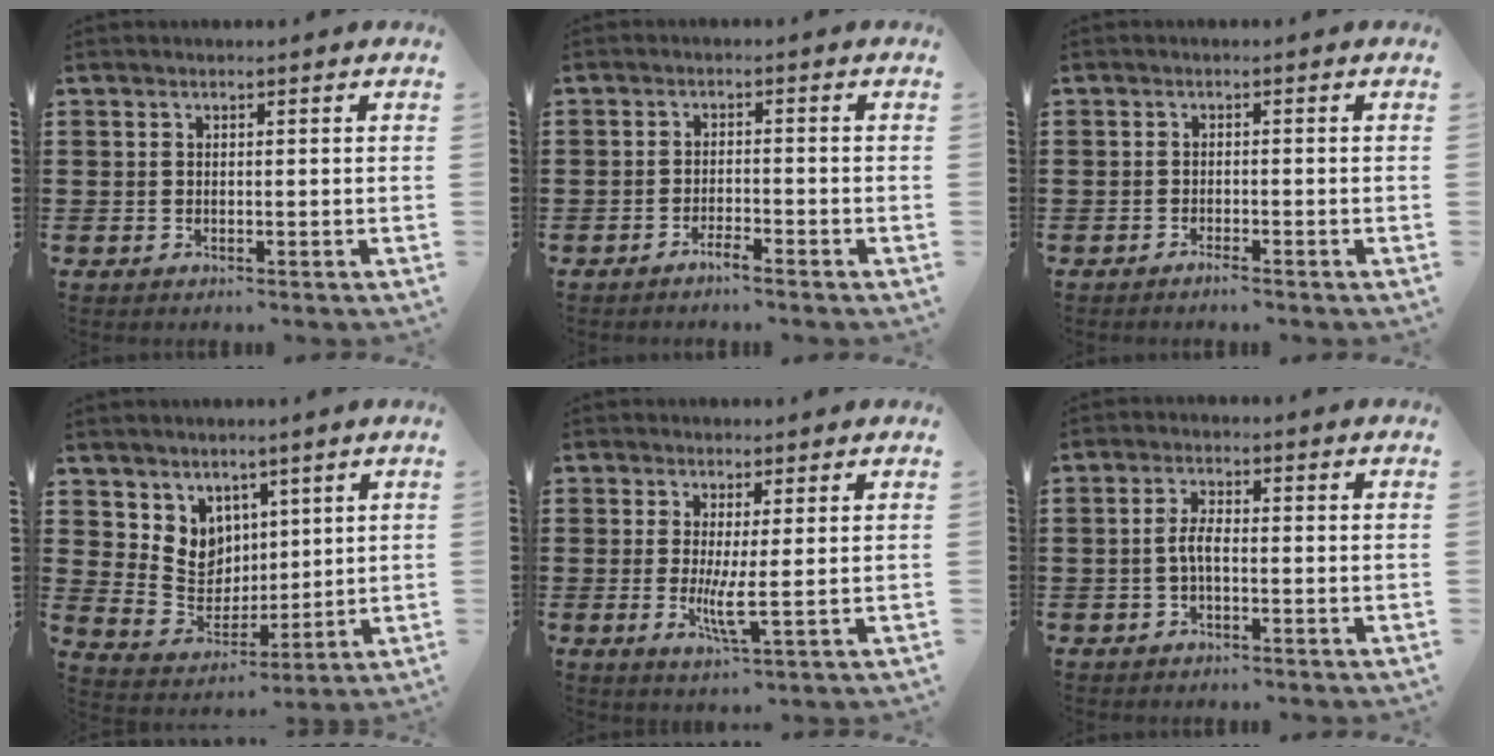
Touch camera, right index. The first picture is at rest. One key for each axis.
{"total": 2.1, "fx": -1.9, "fy": -0.2, "fz": 0.8, "tx": -0.015, "ty": 0.002, "tz": -0.036}
{"total": 1.2, "fx": -1.1, "fy": 0.0, "fz": 0.4, "tx": -0.010, "ty": -0.003, "tz": -0.020}
{"total": 6.9, "fx": 3.6, "fy": 5.8, "fz": 0.8, "tx": -0.054, "ty": -0.020, "tz": 0.073}
{"total": 4.4, "fx": -0.2, "fy": 0.1, "fz": 4.4, "tx": -0.075, "ty": -0.015, "tz": -0.005}
{"total": 3.0, "fx": -0.7, "fy": 1.0, "fz": 2.7, "tx": -0.064, "ty": -0.001, "tz": -0.018}